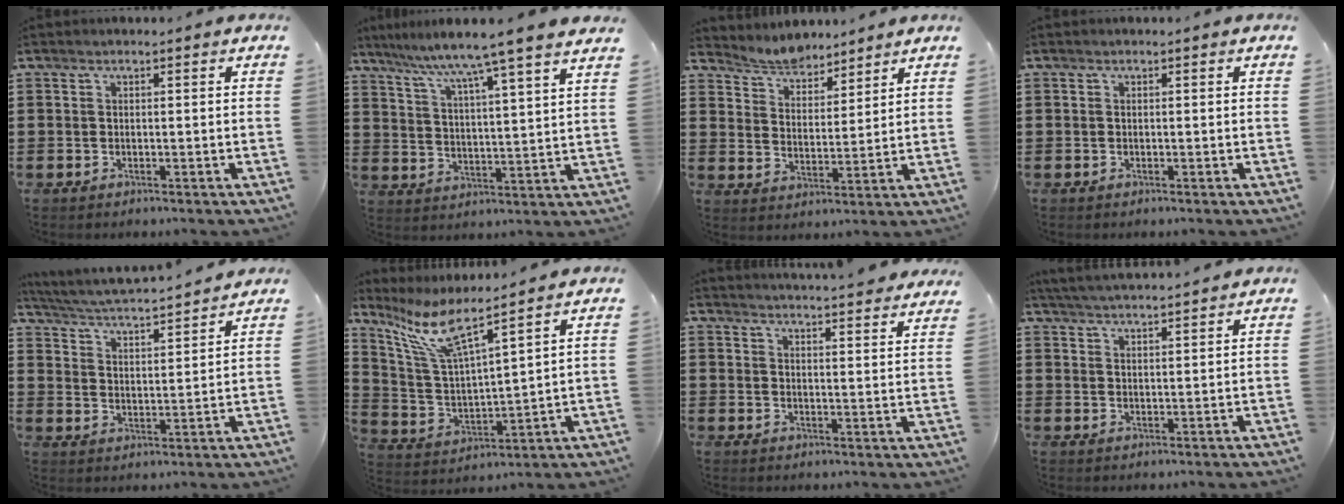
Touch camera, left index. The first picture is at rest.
{"total": 6.9, "force": [5.9, -1.7, 3.1], "torque": [-0.085, -0.044, 0.090]}
{"total": 4.8, "force": [4.8, 0.6, -0.2], "torque": [-0.020, -0.023, 0.087]}
{"total": 0.0}
{"total": 4.1, "force": [3.9, -0.2, 1.1], "torque": [-0.043, -0.031, 0.061]}
{"total": 8.8, "force": [6.5, 1.2, 5.8], "torque": [-0.143, -0.033, 0.112]}
{"total": 4.2, "force": [4.1, -0.6, 0.4], "torque": [-0.014, -0.030, 0.072]}
{"total": 3.4, "force": [3.3, -0.5, 0.4], "torque": [-0.019, -0.012, 0.060]}